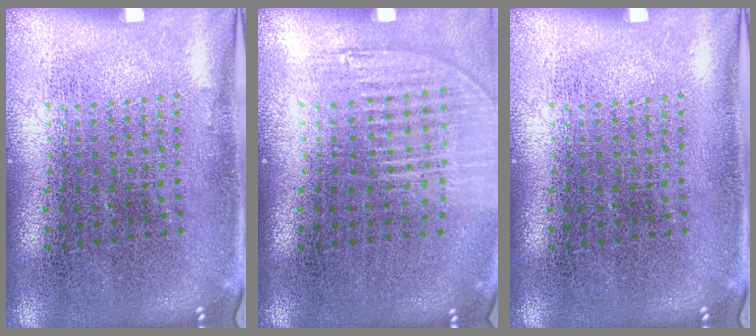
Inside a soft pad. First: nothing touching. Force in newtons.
{"total": 1.1, "press": 1.1, "slide": 0.4}
{"total": 0.0}